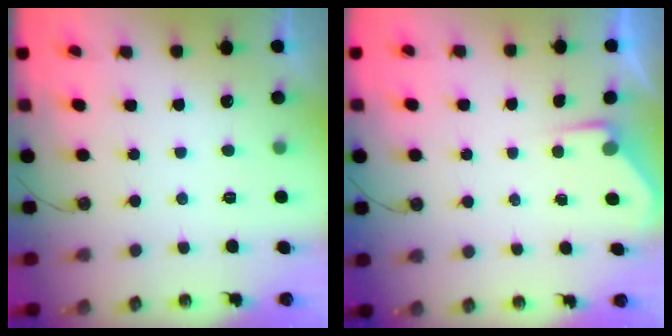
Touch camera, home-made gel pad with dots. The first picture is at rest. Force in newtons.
{"total": 2.7, "press": 2.6, "slide": 0.4}